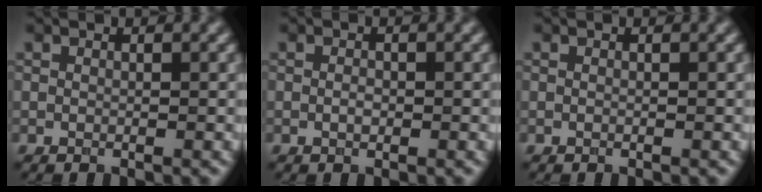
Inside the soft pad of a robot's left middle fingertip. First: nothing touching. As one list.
[{"total": 0.8, "force": [-0.2, 0.4, 0.6], "torque": [-0.013, -0.001, -0.002]}, {"total": 0.0}]